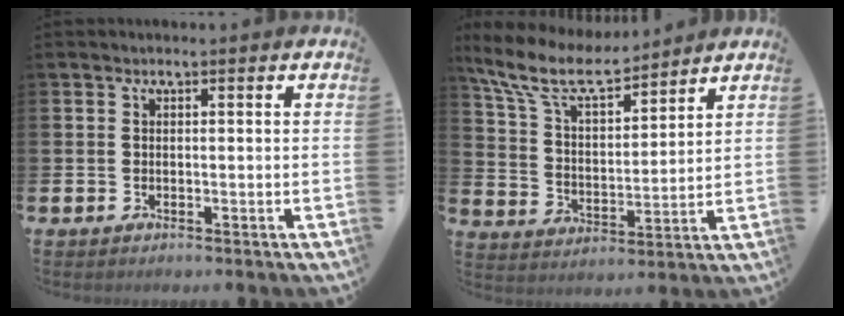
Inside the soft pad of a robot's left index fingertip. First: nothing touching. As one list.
[{"total": 8.6, "force": [7.5, 2.4, 3.5], "torque": [-0.107, -0.042, 0.134]}]